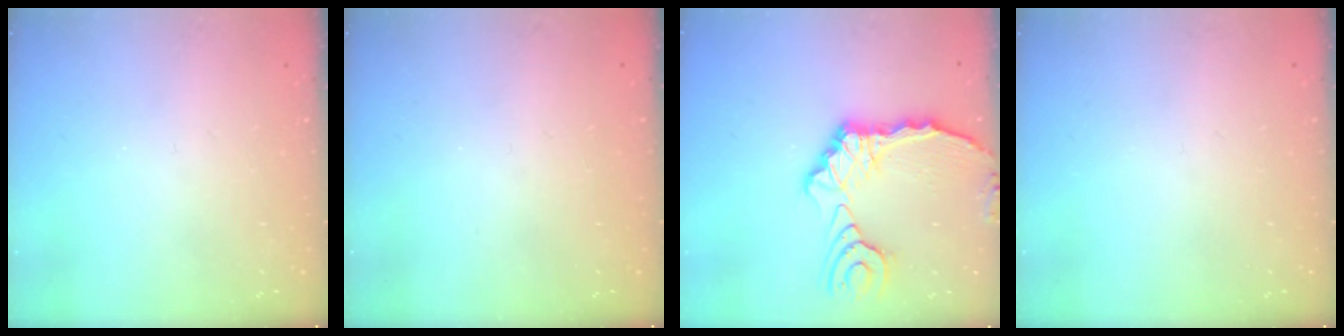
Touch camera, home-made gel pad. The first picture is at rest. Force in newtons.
{"total": 0.0}
{"total": 12.5, "press": 12.4, "slide": 1.9}
{"total": 0.0}